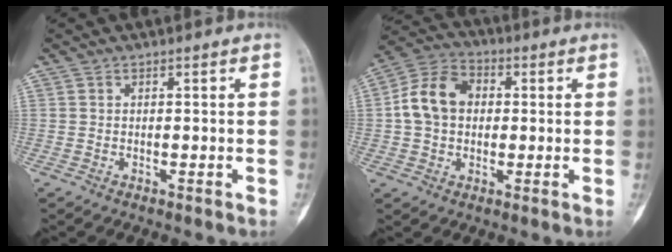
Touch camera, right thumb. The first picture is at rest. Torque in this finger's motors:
{"motor_torque": [0.12, 0.12, 0.66, -0.65, 0.07]}